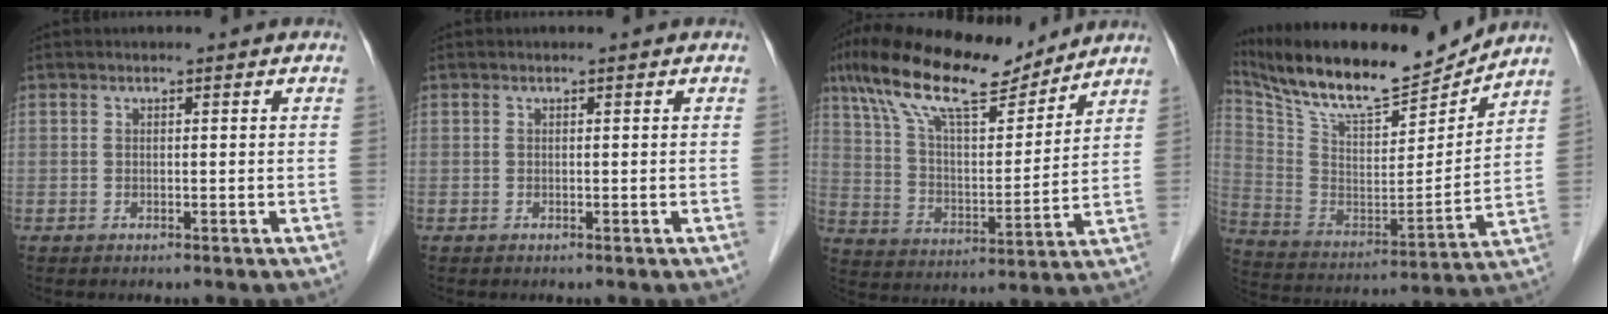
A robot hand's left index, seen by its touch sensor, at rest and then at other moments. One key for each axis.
{"total": 0.0}
{"total": 17.0, "fx": 13.3, "fy": 4.0, "fz": 9.8, "tx": -0.187, "ty": 0.020, "tz": 0.237}
{"total": 19.2, "fx": 17.2, "fy": 2.9, "fz": 8.2, "tx": -0.164, "ty": -0.015, "tz": 0.295}